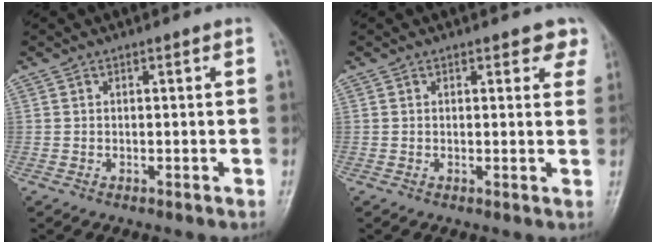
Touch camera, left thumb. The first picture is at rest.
{"total": 3.8, "force": [2.8, 1.8, 1.8], "torque": [0.011, -0.010, 0.022]}